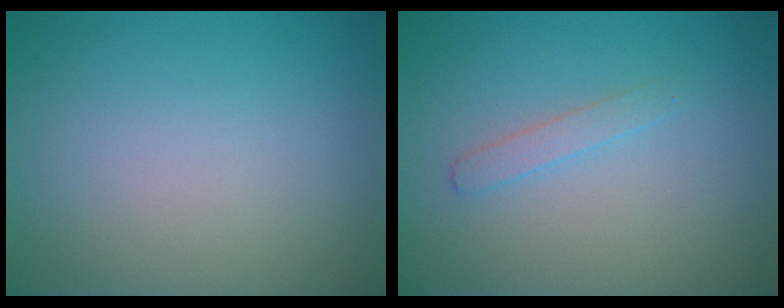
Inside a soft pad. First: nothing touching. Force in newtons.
{"total": 1.2, "press": 1.2, "slide": 0.0}